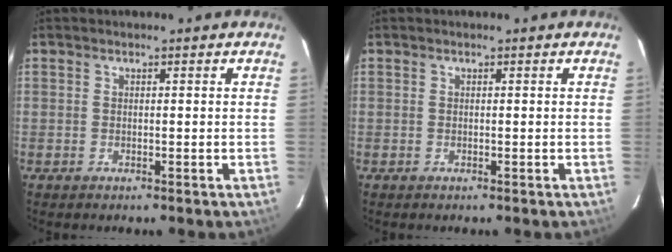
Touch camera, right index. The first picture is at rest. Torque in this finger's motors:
{"motor_torque": [0.01, 0.00, 0.00, 0.00]}